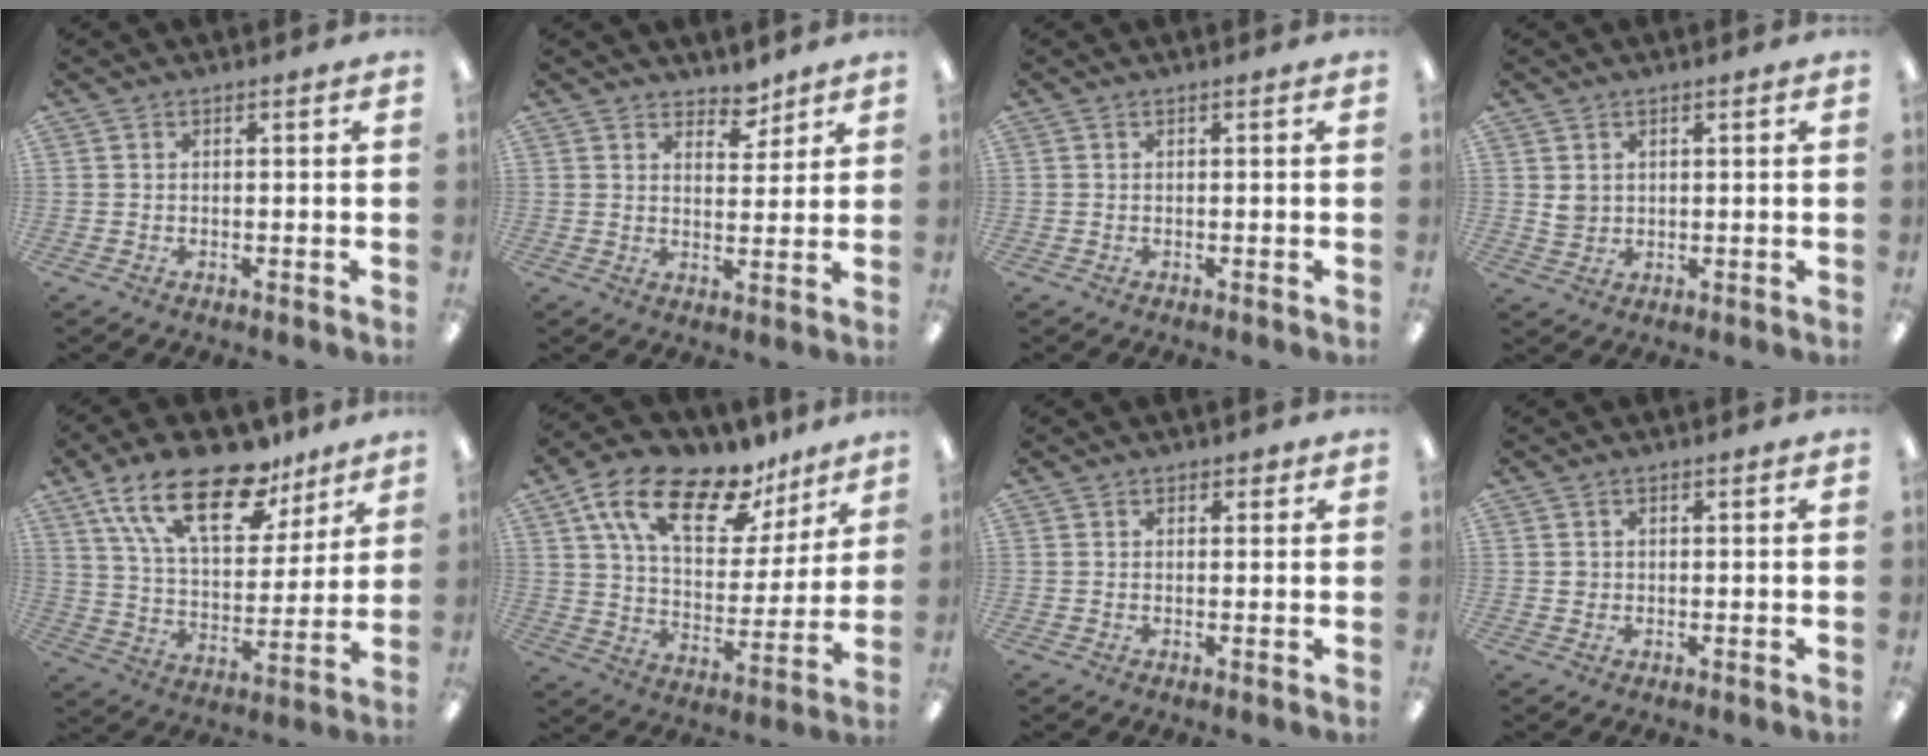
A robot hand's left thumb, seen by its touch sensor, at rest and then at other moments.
{"total": 5.3, "force": [4.4, 2.5, 1.3], "torque": [-0.005, -0.030, 0.077]}
{"total": 0.0}
{"total": 2.8, "force": [1.2, 2.5, 0.6], "torque": [-0.010, -0.001, 0.020]}
{"total": 25.4, "force": [15.1, 11.9, 16.5], "torque": [-0.308, -0.079, 0.266]}
{"total": 20.1, "force": [13.1, 9.3, 12.0], "torque": [-0.207, -0.071, 0.227]}
{"total": 1.2, "force": [0.8, 0.9, 0.3], "torque": [0.001, -0.001, 0.013]}
{"total": 1.2, "force": [0.2, 1.2, 0.2], "torque": [-0.005, 0.005, 0.001]}